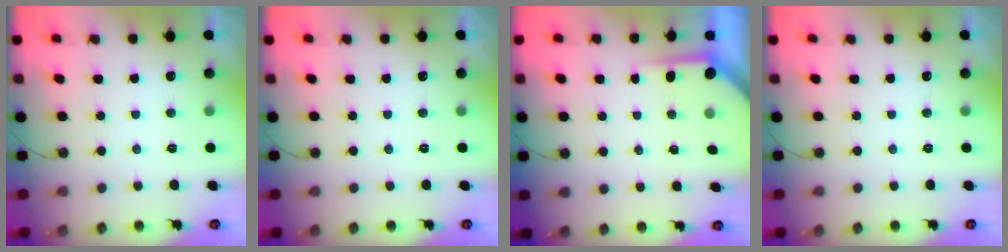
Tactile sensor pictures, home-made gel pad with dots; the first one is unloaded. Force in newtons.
{"total": 0.0}
{"total": 3.4, "press": 3.4, "slide": 0.3}
{"total": 0.0}